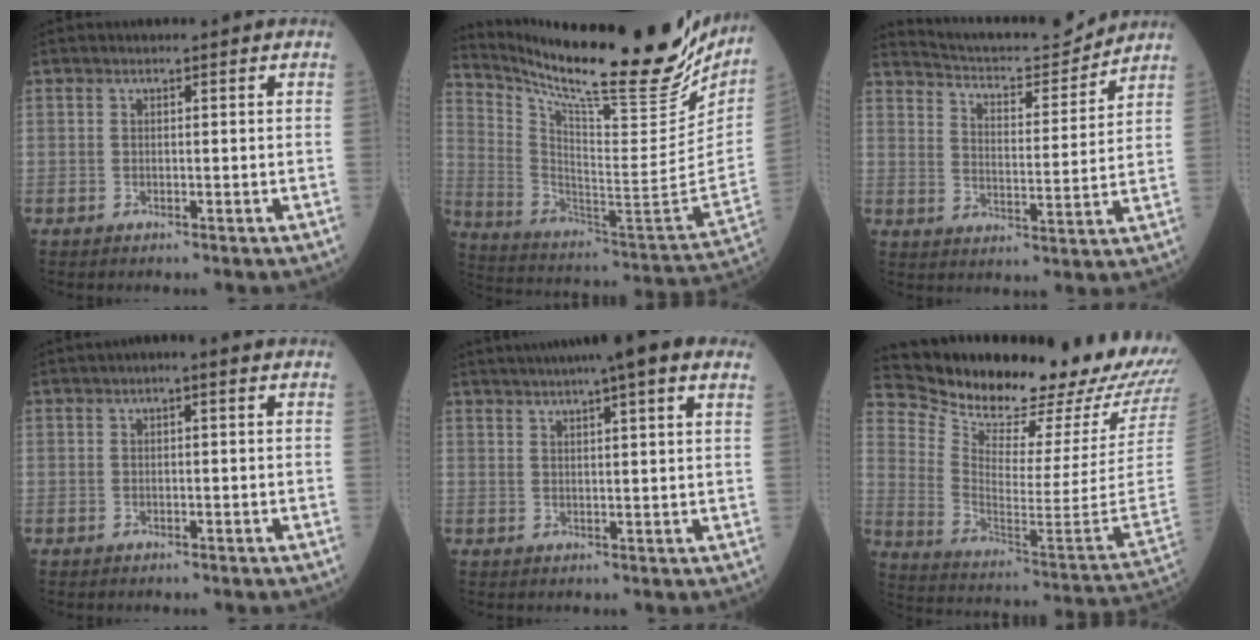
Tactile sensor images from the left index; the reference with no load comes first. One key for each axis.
{"total": 28.6, "fx": 24.1, "fy": 4.0, "fz": 14.9, "tx": -0.257, "ty": -0.079, "tz": 0.349}
{"total": 12.1, "fx": 11.9, "fy": 0.7, "fz": 2.0, "tx": -0.038, "ty": -0.010, "tz": 0.177}
{"total": 1.5, "fx": 0.2, "fy": 0.3, "fz": 1.4, "tx": -0.018, "ty": 0.003, "tz": -0.004}
{"total": 11.9, "fx": 8.5, "fy": 0.9, "fz": 8.2, "tx": -0.130, "ty": 0.030, "tz": 0.107}
{"total": 29.0, "fx": 26.0, "fy": 3.3, "fz": 12.6, "tx": -0.223, "ty": -0.113, "tz": 0.353}